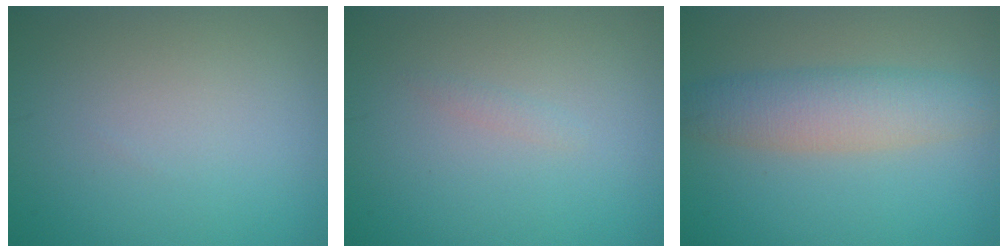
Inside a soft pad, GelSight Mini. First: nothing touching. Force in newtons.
{"total": 0.6, "press": 0.6, "slide": 0.0}
{"total": 5.1, "press": 5.1, "slide": 0.0}